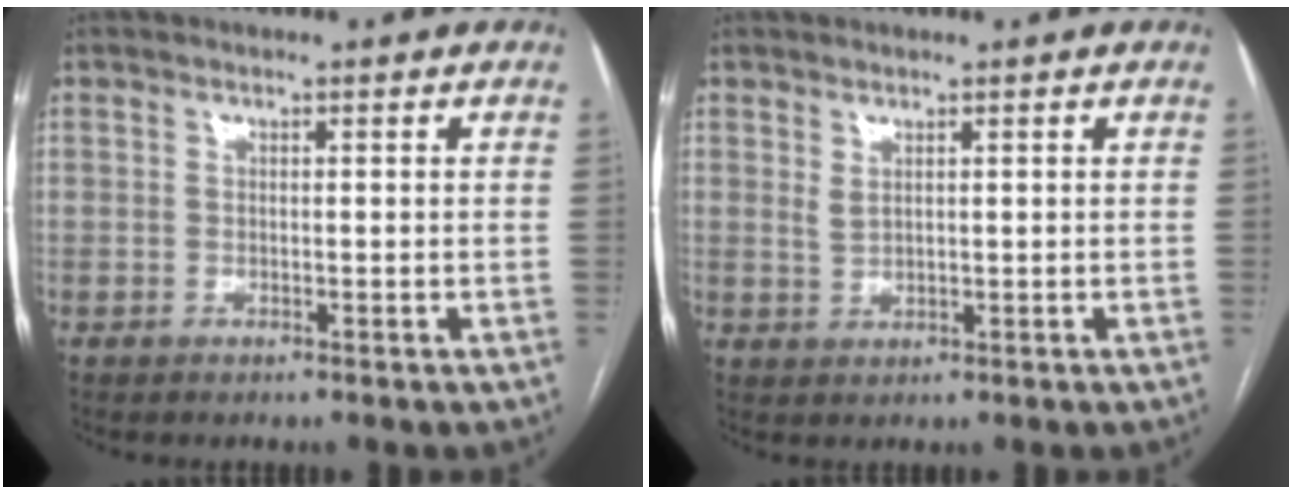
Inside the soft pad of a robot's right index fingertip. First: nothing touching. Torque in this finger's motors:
{"motor_torque": [-0.09, 0.05, 0.00, 0.01]}